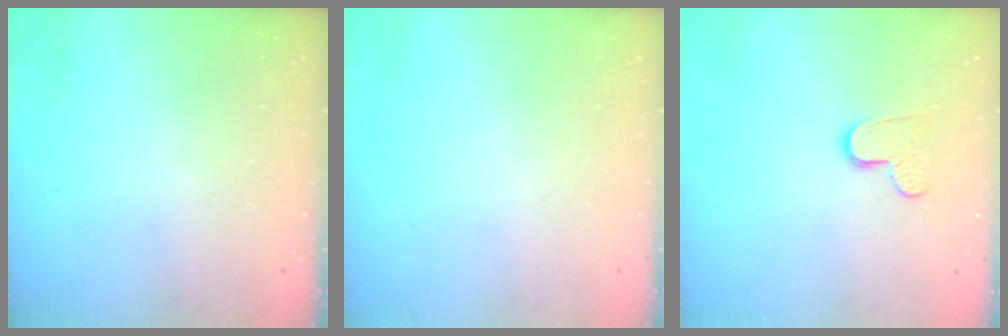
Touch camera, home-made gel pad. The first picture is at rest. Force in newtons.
{"total": 0.0}
{"total": 8.4, "press": 8.3, "slide": 0.2}